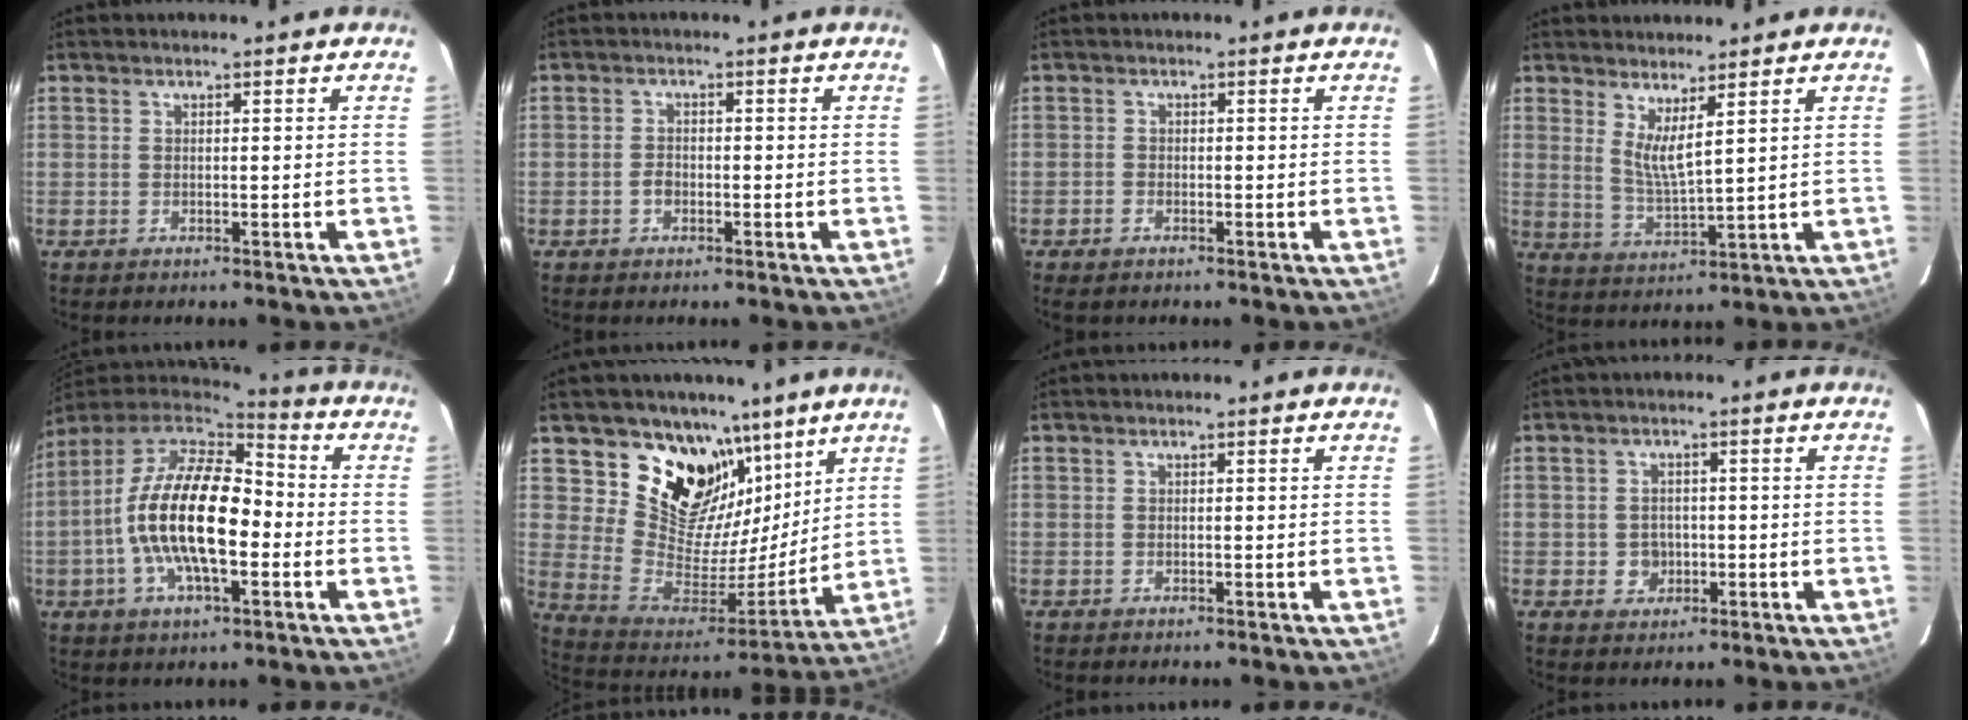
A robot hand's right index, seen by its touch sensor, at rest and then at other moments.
{"total": 1.9, "force": [-0.8, 1.5, 1.0], "torque": [-0.021, 0.005, -0.015]}
{"total": 1.7, "force": [-1.3, 0.9, 0.6], "torque": [-0.018, -0.001, -0.026]}
{"total": 5.1, "force": [3.2, 0.4, 4.0], "torque": [-0.075, -0.017, 0.059]}
{"total": 18.5, "force": [-2.9, 7.8, 16.5], "torque": [-0.312, 0.000, -0.059]}
{"total": 18.2, "force": [11.7, 11.9, 7.2], "torque": [-0.151, -0.019, 0.223]}
{"total": 0.0}
{"total": 3.4, "force": [-0.6, 3.2, 1.1], "torque": [-0.023, 0.008, -0.001]}